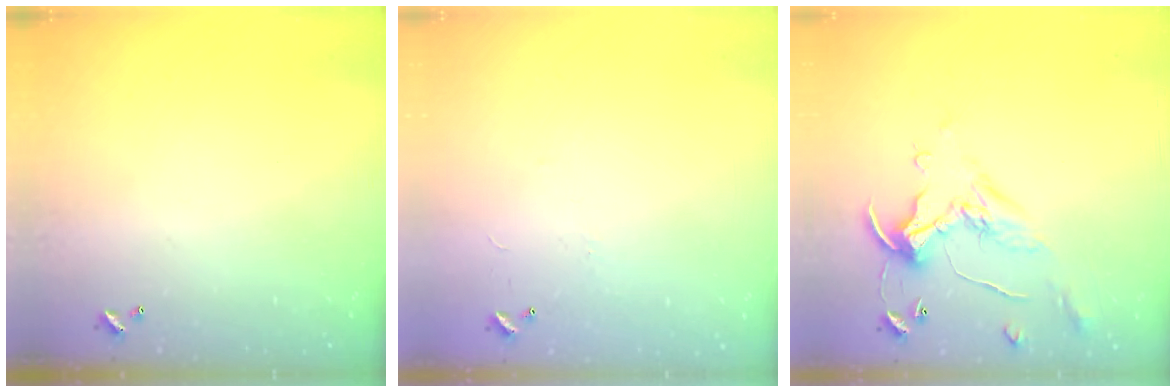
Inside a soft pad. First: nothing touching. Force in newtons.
{"total": 7.1, "press": 7.0, "slide": 0.7}
{"total": 1.1, "press": 0.8, "slide": 0.9}